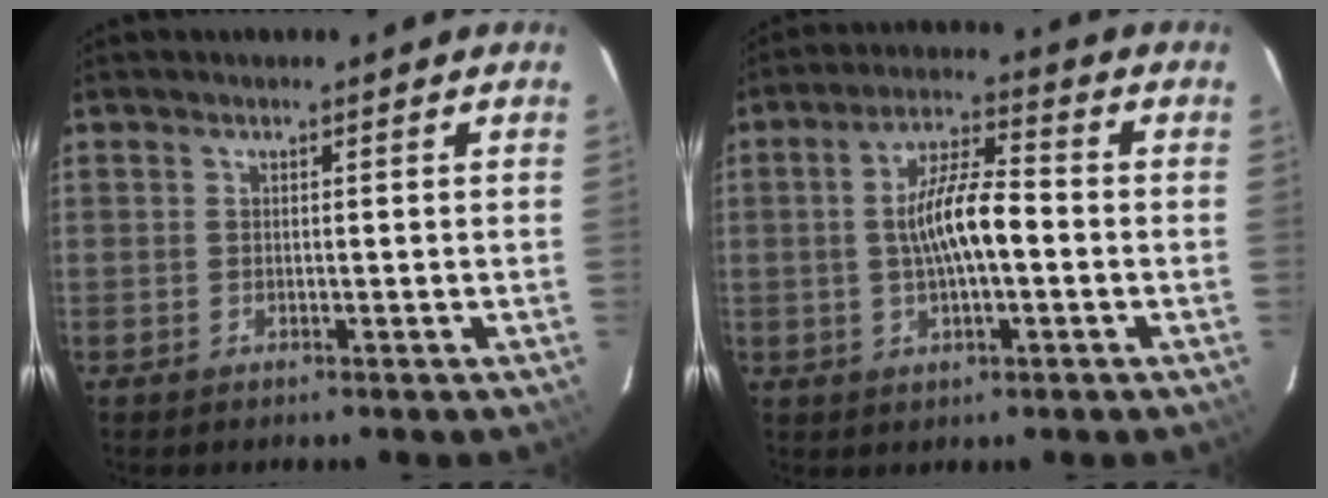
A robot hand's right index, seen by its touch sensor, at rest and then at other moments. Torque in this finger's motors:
{"motor_torque": [1.10, 0.33, 0.49, 0.12]}